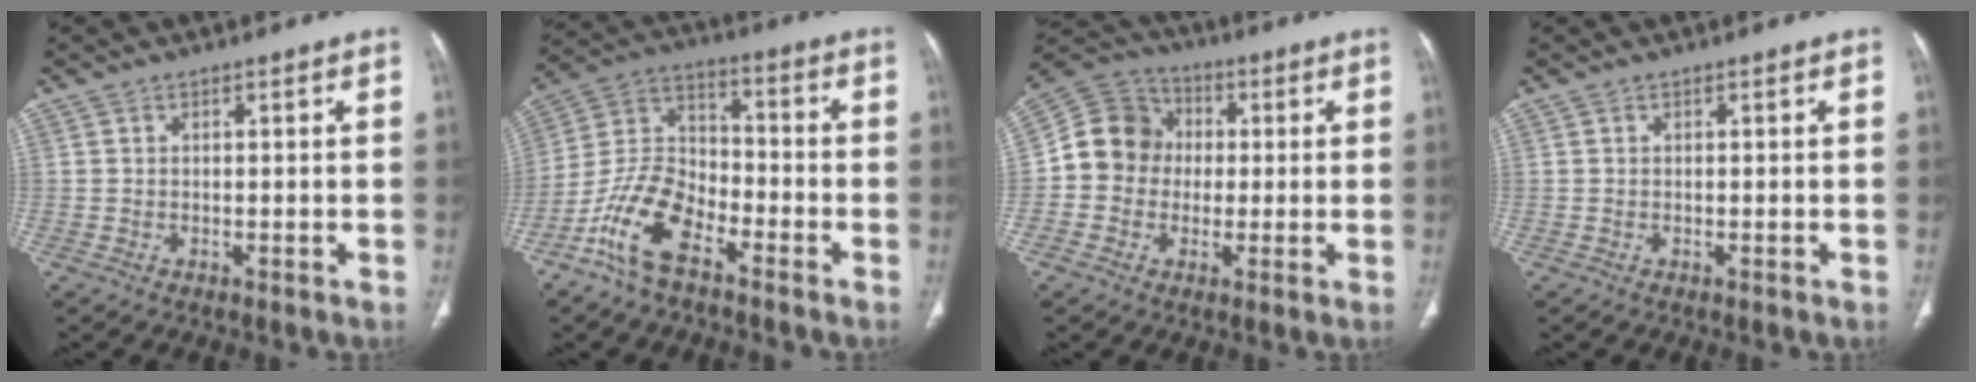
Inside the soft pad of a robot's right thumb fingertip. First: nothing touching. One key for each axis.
{"total": 12.6, "fx": -7.5, "fy": 6.1, "fz": 8.0, "tx": -0.161, "ty": 0.051, "tz": -0.155}
{"total": 11.1, "fx": 0.1, "fy": 10.1, "fz": 4.5, "tx": -0.056, "ty": 0.030, "tz": -0.011}
{"total": 0.0}